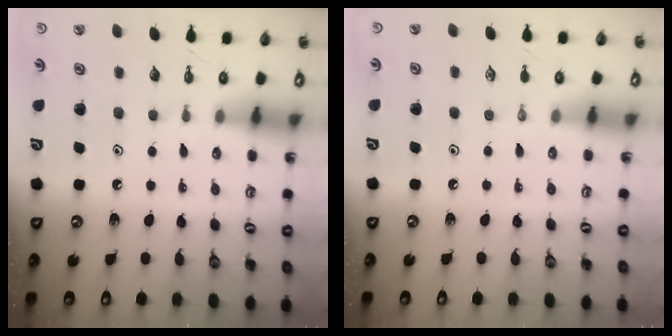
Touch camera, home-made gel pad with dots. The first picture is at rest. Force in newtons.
{"total": 0.0}